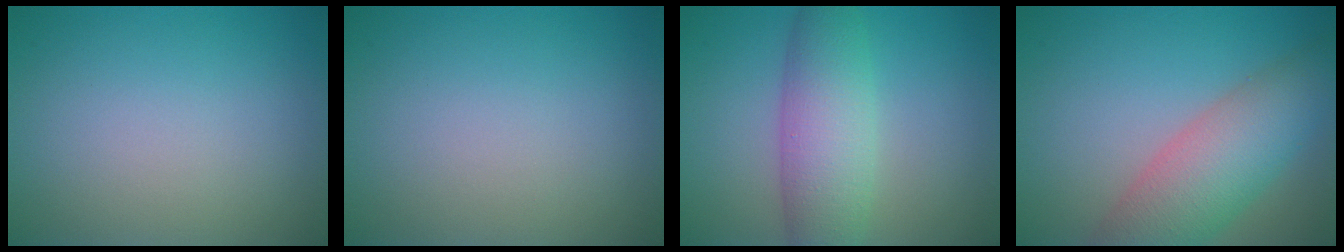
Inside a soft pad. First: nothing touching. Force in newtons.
{"total": 0.0}
{"total": 6.0, "press": 6.0, "slide": 0.1}
{"total": 7.0, "press": 7.0, "slide": 0.3}